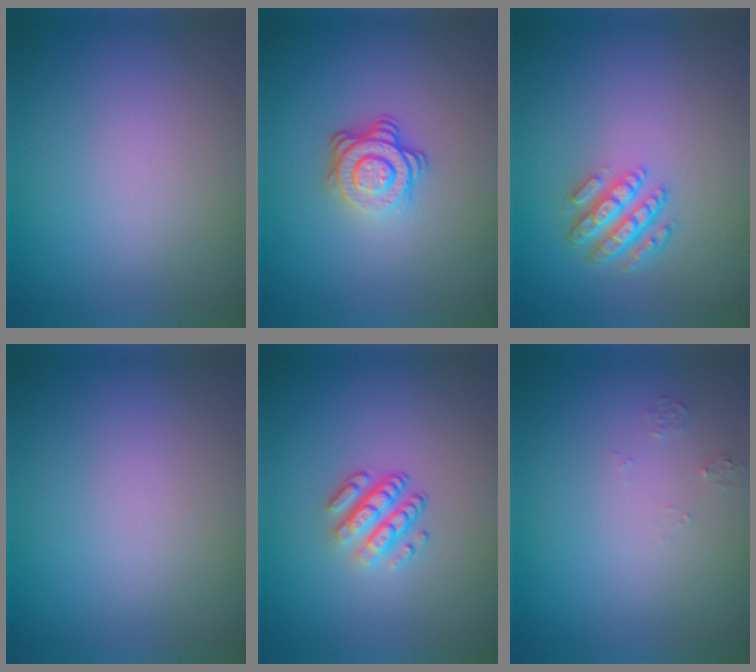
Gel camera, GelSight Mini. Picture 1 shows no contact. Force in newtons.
{"total": 3.6, "press": 2.6, "slide": 2.5}
{"total": 4.4, "press": 3.3, "slide": 2.9}
{"total": 0.0}
{"total": 3.2, "press": 2.3, "slide": 2.2}
{"total": 0.7, "press": 0.7, "slide": 0.1}